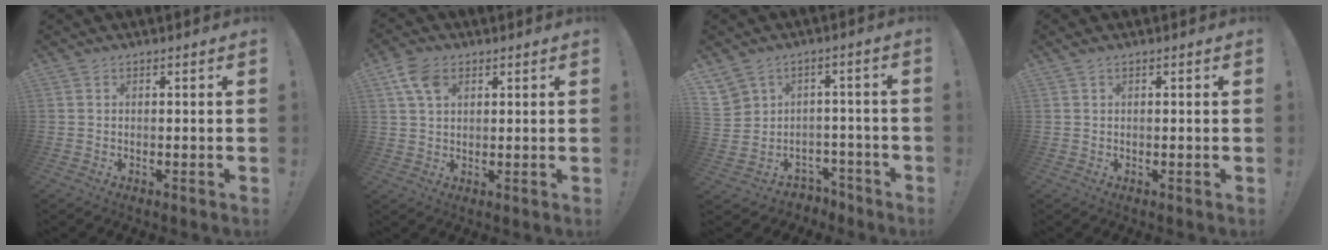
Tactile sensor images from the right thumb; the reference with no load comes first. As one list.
[{"total": 7.2, "force": [3.0, 4.8, 4.5], "torque": [-0.079, 0.002, 0.061]}, {"total": 5.9, "force": [-0.3, 5.8, 0.7], "torque": [-0.027, 0.006, 0.009]}, {"total": 0.6, "force": [0.3, 0.0, 0.5], "torque": [-0.011, 0.001, 0.006]}]